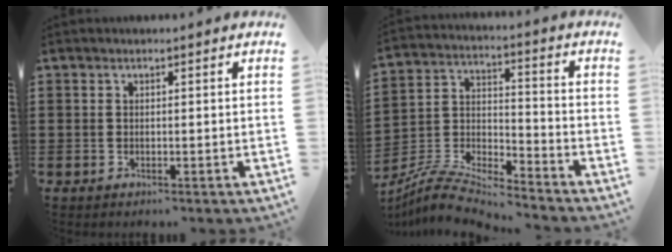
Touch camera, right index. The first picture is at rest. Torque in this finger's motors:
{"motor_torque": [-0.38, 0.39, -0.69, -0.15]}